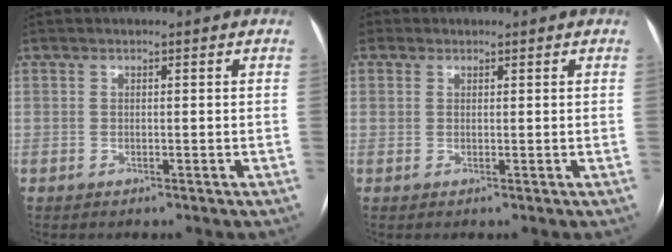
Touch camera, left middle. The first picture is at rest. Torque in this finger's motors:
{"motor_torque": [1.42, -0.71, 1.06, 0.21]}